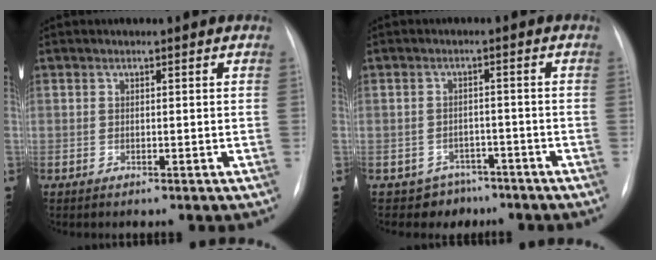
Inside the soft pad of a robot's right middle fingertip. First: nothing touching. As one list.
[{"total": 4.6, "force": [-3.4, 3.0, -0.5], "torque": [0.013, 0.013, -0.046]}]